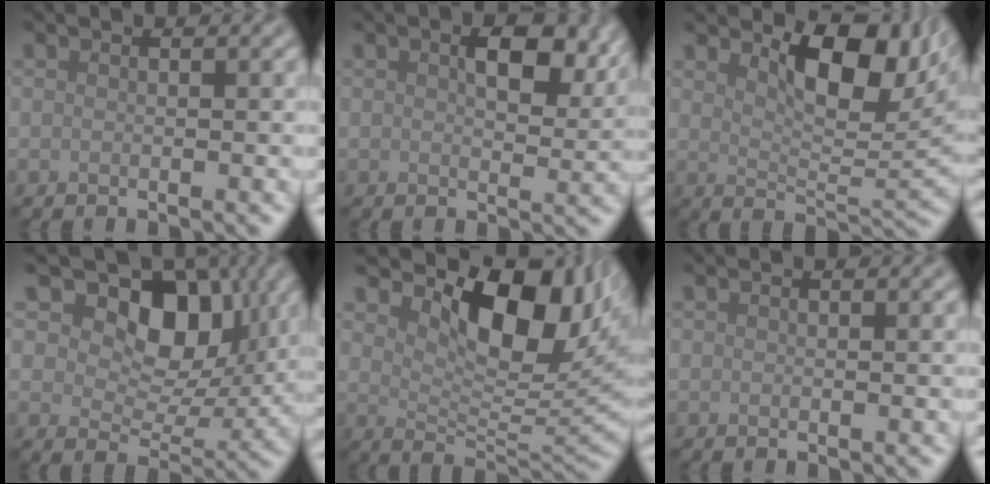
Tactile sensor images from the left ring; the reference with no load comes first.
{"total": 5.4, "force": [2.2, 2.6, 4.2], "torque": [-0.063, -0.003, 0.036]}
{"total": 7.9, "force": [3.2, 3.6, 6.3], "torque": [-0.090, -0.008, 0.051]}
{"total": 9.6, "force": [4.3, 6.2, 6.0], "torque": [-0.083, -0.008, 0.059]}
{"total": 10.1, "force": [4.8, 4.7, 7.5], "torque": [-0.107, -0.010, 0.083]}
{"total": 0.0}